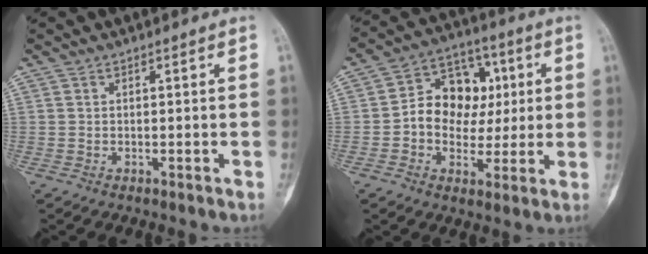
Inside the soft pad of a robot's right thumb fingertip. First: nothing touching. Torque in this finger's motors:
{"motor_torque": [1.11, 1.14, 0.45, -0.49, 0.00]}